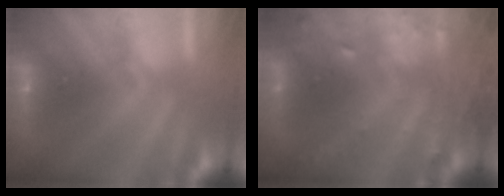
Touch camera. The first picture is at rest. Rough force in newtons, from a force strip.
{"total": 7.6}